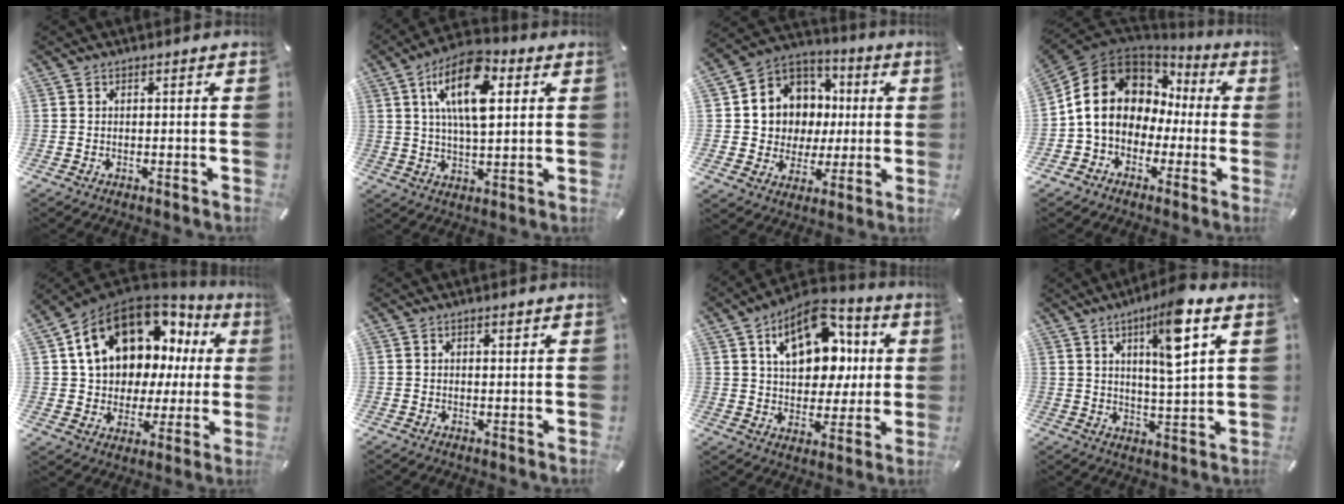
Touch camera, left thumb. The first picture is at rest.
{"total": 15.2, "force": [5.4, 7.1, 12.2], "torque": [-0.227, -0.005, 0.089]}
{"total": 11.1, "force": [0.7, 11.0, 1.5], "torque": [-0.032, -0.016, 0.026]}
{"total": 15.5, "force": [0.7, 13.2, 8.1], "torque": [-0.169, 0.007, 0.015]}
{"total": 17.6, "force": [7.7, 12.4, 9.8], "torque": [-0.170, -0.045, 0.146]}
{"total": 1.2, "force": [0.5, 0.5, 0.9], "torque": [-0.018, 0.003, 0.009]}
{"total": 18.0, "force": [6.6, 12.1, 11.6], "torque": [-0.188, -0.018, 0.119]}
{"total": 11.4, "force": [5.5, 2.0, 9.7], "torque": [-0.148, -0.022, 0.082]}